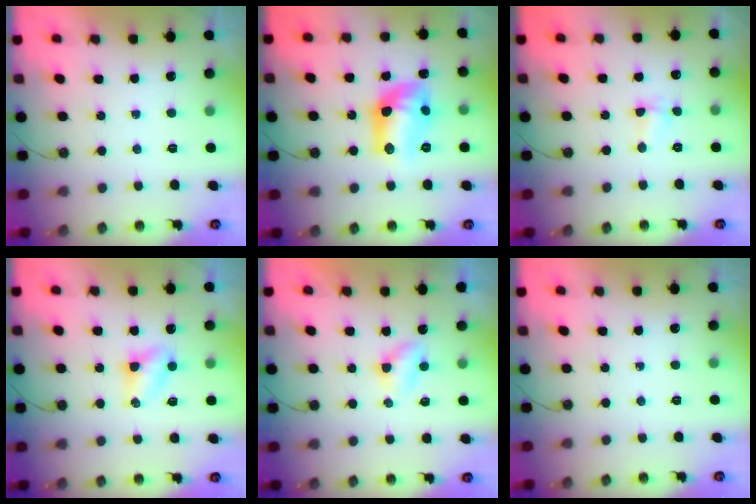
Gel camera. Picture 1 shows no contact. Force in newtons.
{"total": 13.7, "press": 13.7, "slide": 0.8}
{"total": 3.0, "press": 2.9, "slide": 0.5}
{"total": 4.0, "press": 4.0, "slide": 0.5}
{"total": 2.7, "press": 2.7, "slide": 0.4}
{"total": 0.0}